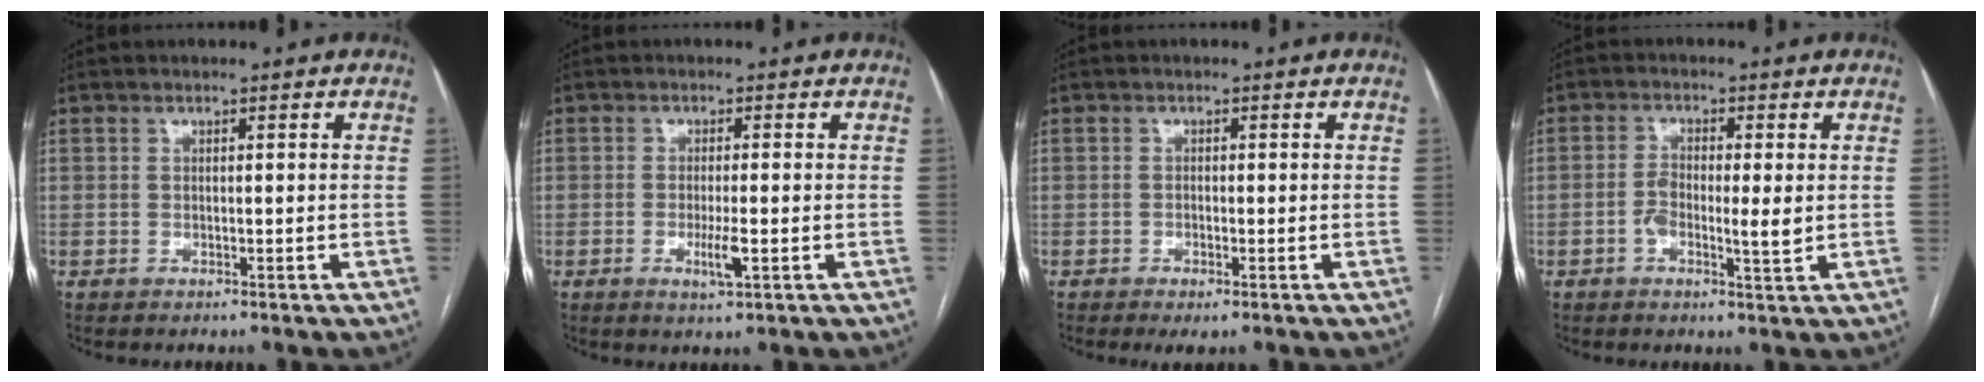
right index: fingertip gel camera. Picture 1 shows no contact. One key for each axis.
{"total": 3.3, "fx": -1.0, "fy": 0.4, "fz": 3.1, "tx": -0.059, "ty": -0.005, "tz": -0.013}
{"total": 2.0, "fx": -1.1, "fy": 0.5, "fz": 1.5, "tx": -0.025, "ty": -0.002, "tz": -0.015}
{"total": 4.6, "fx": -0.5, "fy": 1.3, "fz": 4.4, "tx": -0.083, "ty": 0.003, "tz": -0.008}